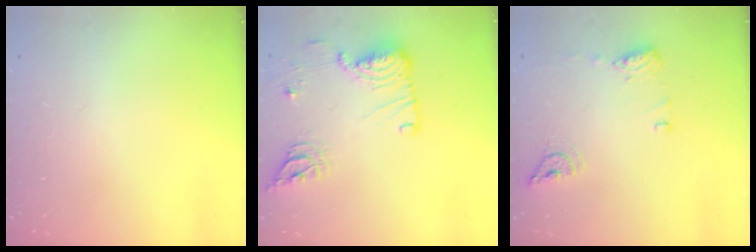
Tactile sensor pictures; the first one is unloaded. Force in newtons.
{"total": 15.4, "press": 15.3, "slide": 1.5}
{"total": 9.1, "press": 9.1, "slide": 1.1}